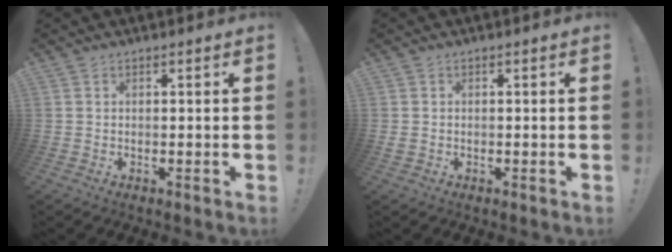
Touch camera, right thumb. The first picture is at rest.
{"total": 0.9, "force": [-0.1, 0.8, 0.4], "torque": [-0.007, 0.001, 0.000]}